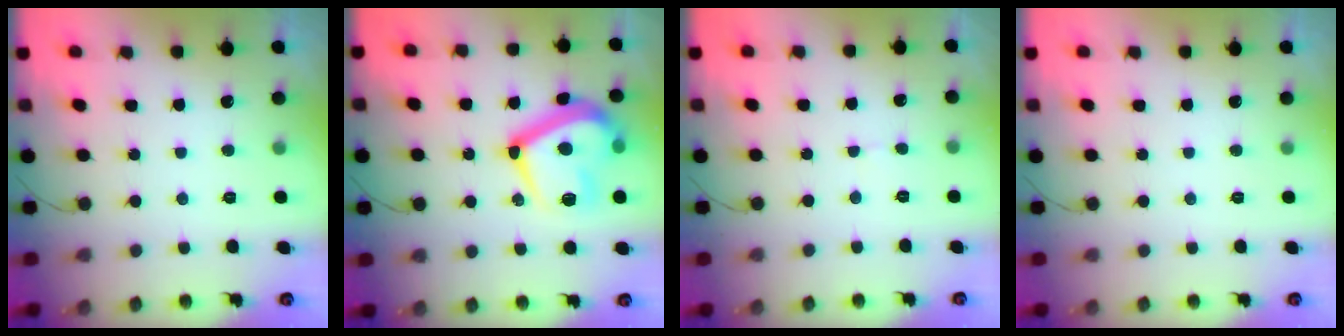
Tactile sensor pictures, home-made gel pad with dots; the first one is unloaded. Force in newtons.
{"total": 18.1, "press": 18.1, "slide": 1.0}
{"total": 3.2, "press": 3.1, "slide": 0.3}
{"total": 0.0}